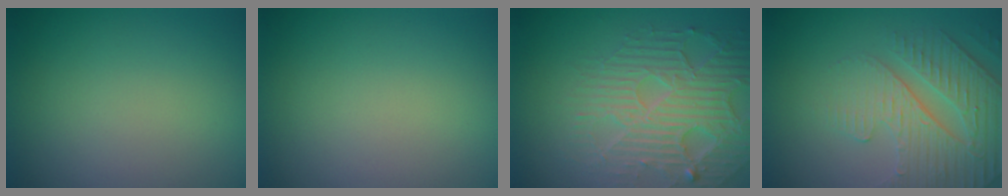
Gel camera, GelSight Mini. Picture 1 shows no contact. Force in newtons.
{"total": 0.0}
{"total": 6.2, "press": 4.7, "slide": 4.0}
{"total": 4.2, "press": 4.0, "slide": 1.4}